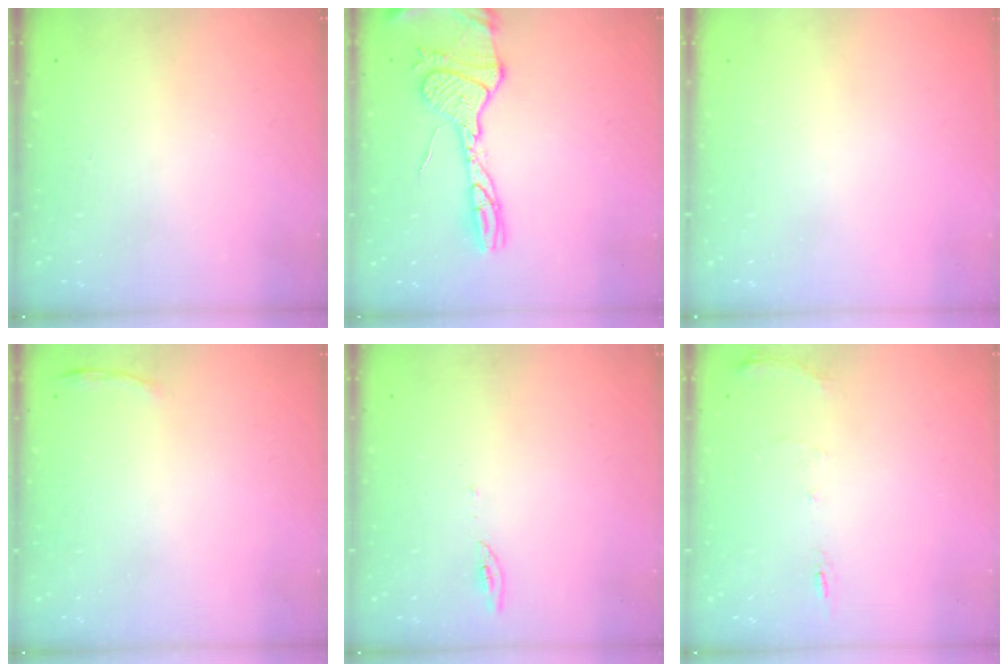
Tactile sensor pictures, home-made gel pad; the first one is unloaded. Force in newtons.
{"total": 17.0, "press": 17.0, "slide": 1.6}
{"total": 0.0}
{"total": 3.4, "press": 3.3, "slide": 0.9}
{"total": 3.8, "press": 3.7, "slide": 0.4}
{"total": 7.4, "press": 7.4, "slide": 0.8}